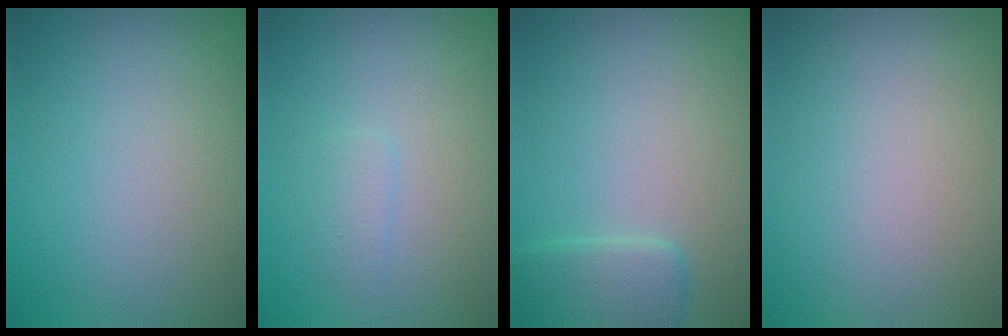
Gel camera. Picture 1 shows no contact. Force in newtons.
{"total": 1.1, "press": 1.1, "slide": 0.1}
{"total": 2.5, "press": 2.5, "slide": 0.2}
{"total": 0.0}